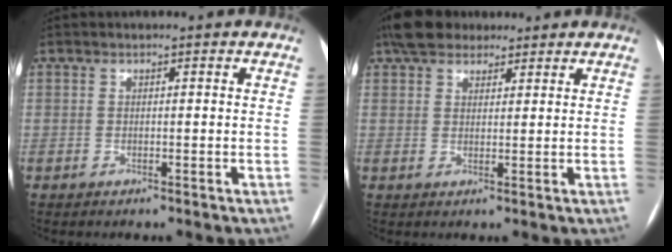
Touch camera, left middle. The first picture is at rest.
{"total": 6.7, "force": [5.3, 3.3, 2.6], "torque": [-0.047, 0.029, 0.095]}